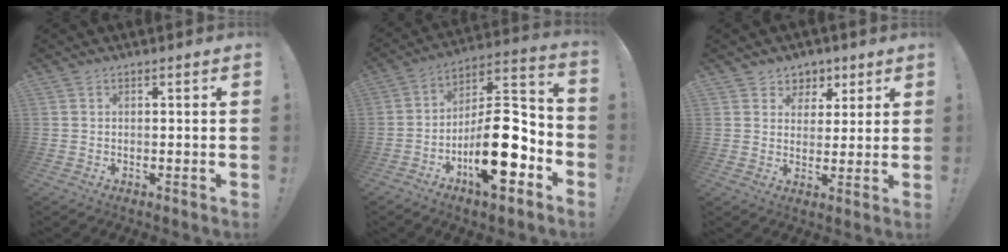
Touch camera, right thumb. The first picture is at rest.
{"total": 20.2, "force": [-7.4, 8.1, 16.9], "torque": [-0.278, 0.042, -0.115]}
{"total": 5.9, "force": [2.7, 5.3, 0.5], "torque": [0.003, -0.019, 0.053]}